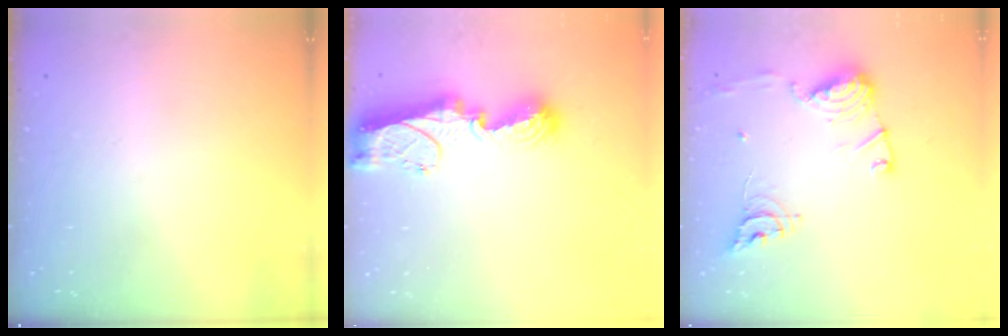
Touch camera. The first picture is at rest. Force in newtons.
{"total": 11.3, "press": 11.2, "slide": 1.0}
{"total": 15.3, "press": 15.2, "slide": 1.4}